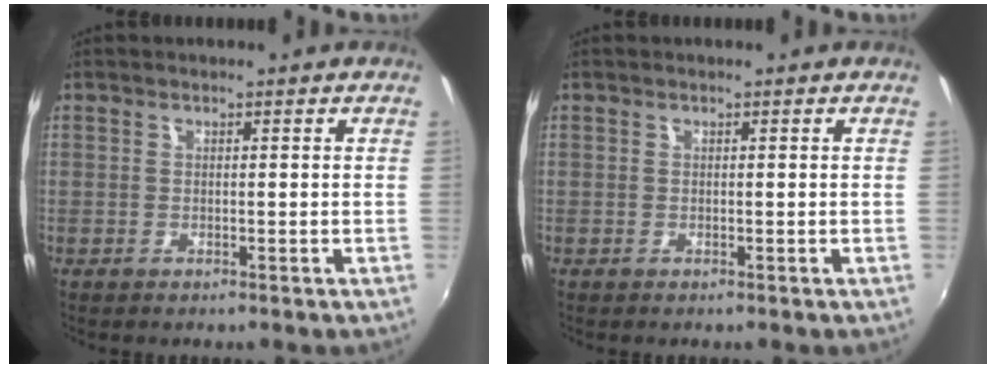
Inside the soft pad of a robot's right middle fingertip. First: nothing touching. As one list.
[{"total": 0.0}]